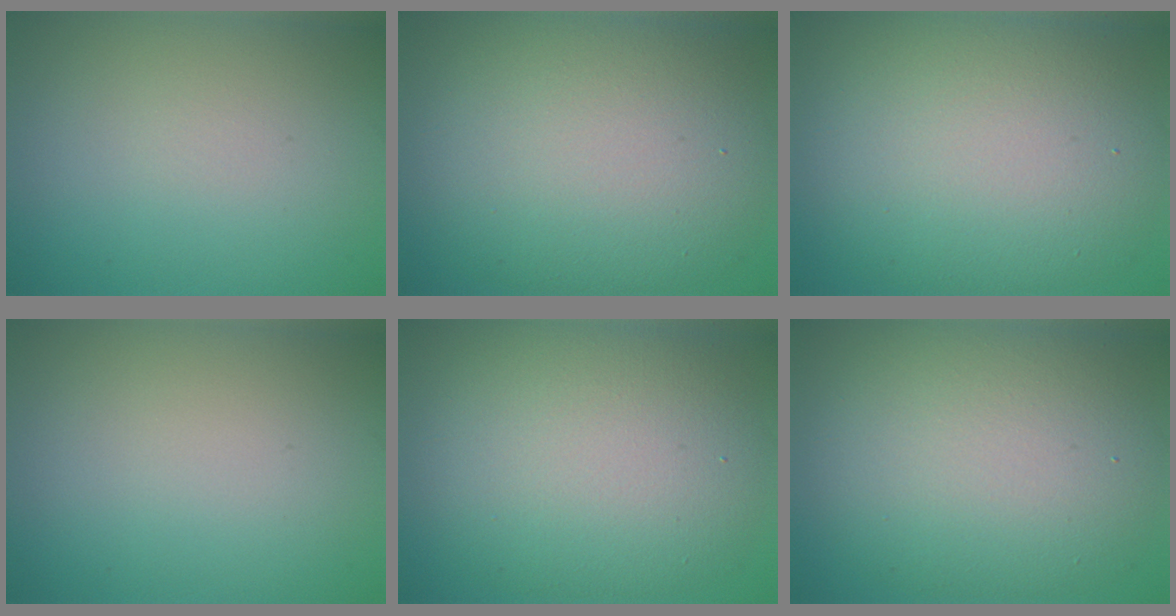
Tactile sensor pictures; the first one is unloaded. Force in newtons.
{"total": 11.9, "press": 11.8, "slide": 0.7}
{"total": 11.6, "press": 11.6, "slide": 0.5}
{"total": 0.0}
{"total": 10.3, "press": 10.3, "slide": 0.4}
{"total": 10.1, "press": 10.1, "slide": 0.6}